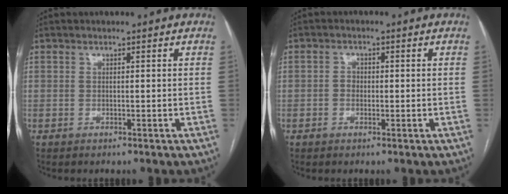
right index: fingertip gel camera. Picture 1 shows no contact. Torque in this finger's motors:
{"motor_torque": [-0.24, -0.13, -0.03, 0.00]}